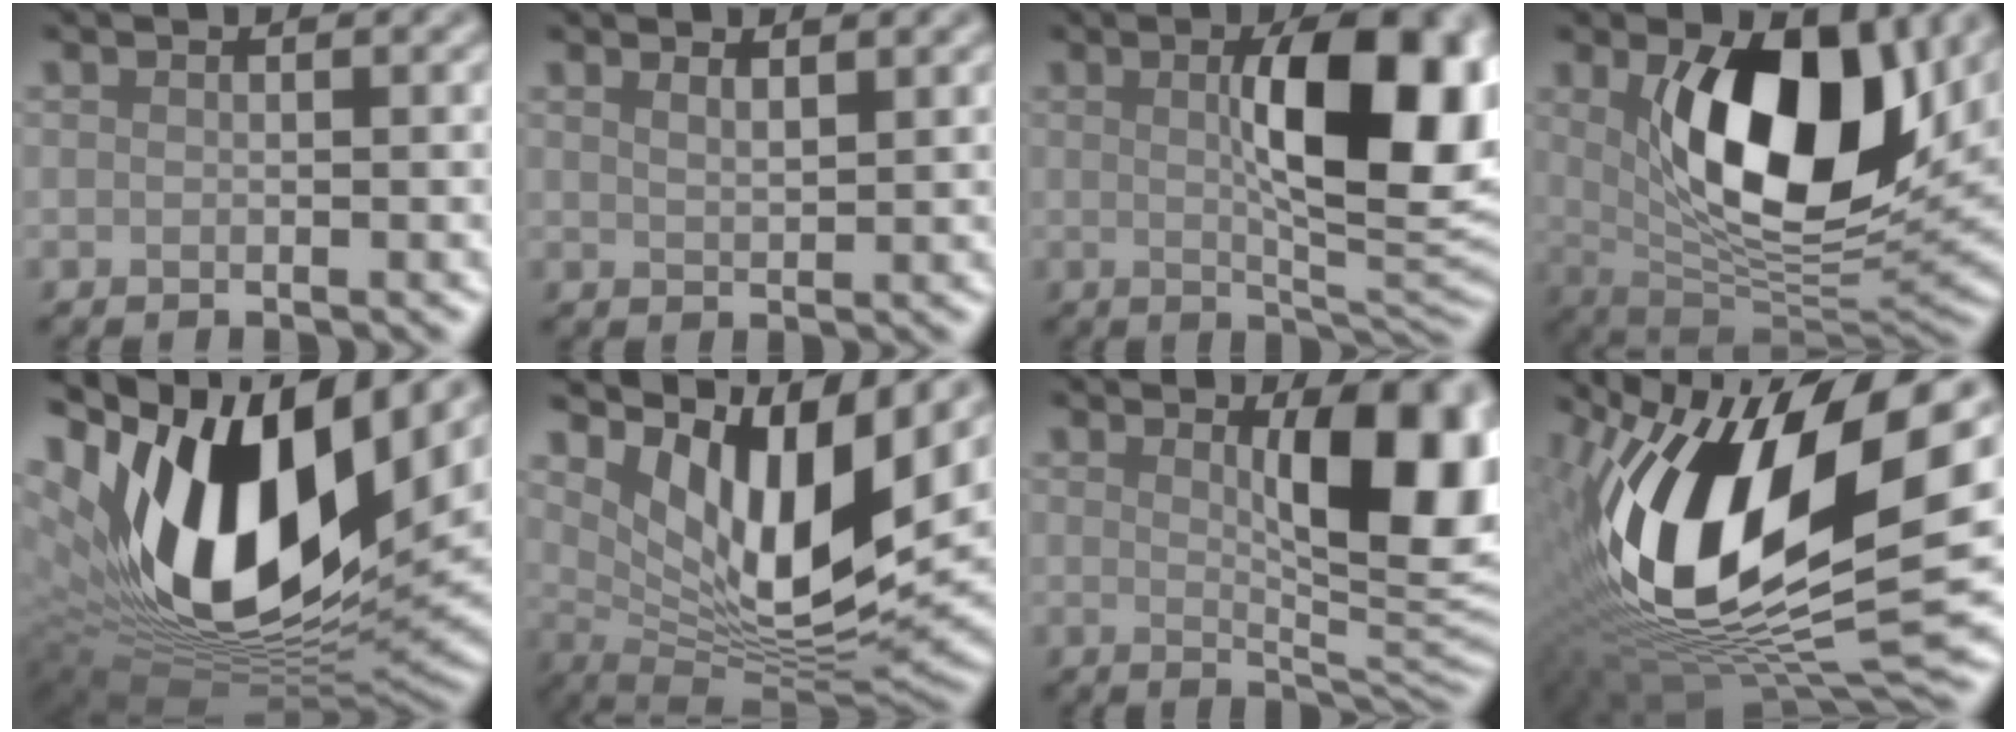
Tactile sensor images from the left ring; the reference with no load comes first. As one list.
[{"total": 1.1, "force": [1.0, 0.1, 0.4], "torque": [-0.009, 0.001, 0.023]}, {"total": 10.8, "force": [1.3, 3.3, 10.2], "torque": [-0.140, 0.005, 0.032]}, {"total": 11.6, "force": [2.6, 5.9, 9.6], "torque": [-0.154, -0.014, 0.051]}, {"total": 16.7, "force": [4.1, 9.4, 13.1], "torque": [-0.267, -0.006, 0.080]}, {"total": 10.9, "force": [4.3, 3.6, 9.4], "torque": [-0.166, -0.015, 0.098]}, {"total": 8.9, "force": [1.9, 2.7, 8.3], "torque": [-0.113, -0.006, 0.042]}, {"total": 17.2, "force": [1.7, 8.2, 15.0], "torque": [-0.299, -0.002, 0.033]}]